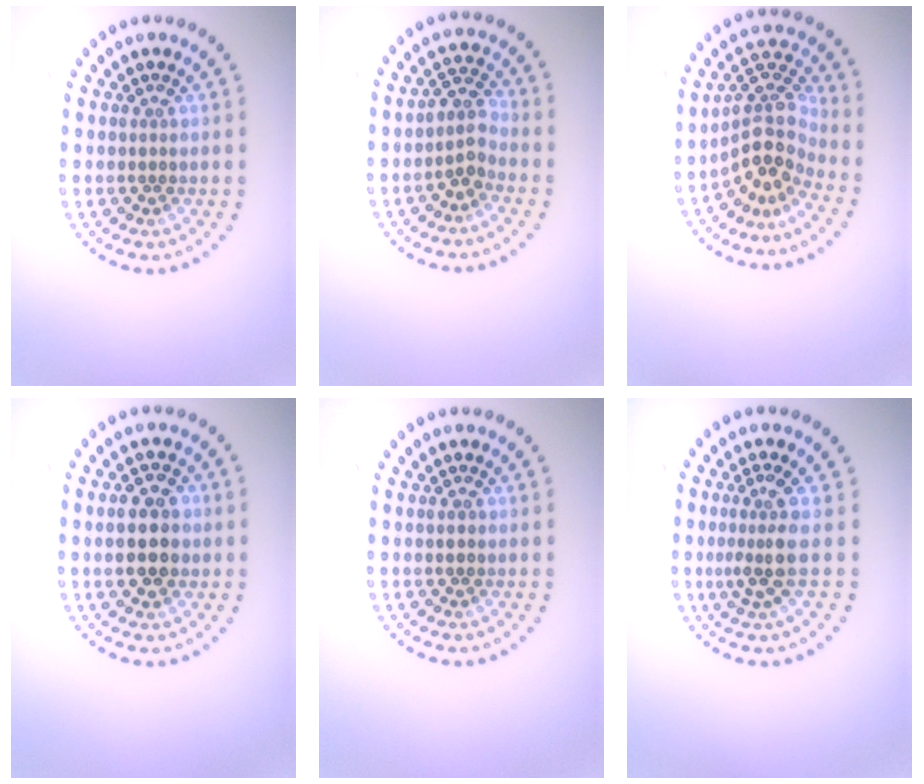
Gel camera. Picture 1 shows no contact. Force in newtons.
{"total": 2.6, "press": 2.0, "slide": 1.6}
{"total": 4.3, "press": 3.1, "slide": 3.0}
{"total": 4.5, "press": 4.5, "slide": 0.1}
{"total": 1.0, "press": 1.0, "slide": 0.1}
{"total": 2.8, "press": 2.0, "slide": 2.0}